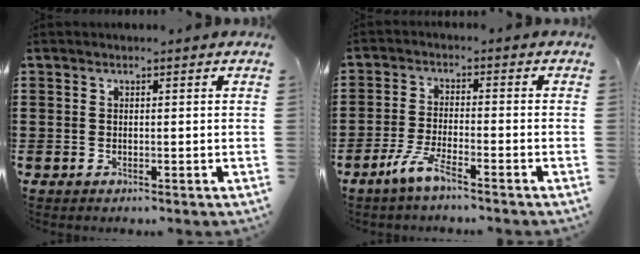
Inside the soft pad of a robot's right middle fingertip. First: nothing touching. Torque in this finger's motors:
{"motor_torque": [2.14, 0.00, 0.41, 0.15]}